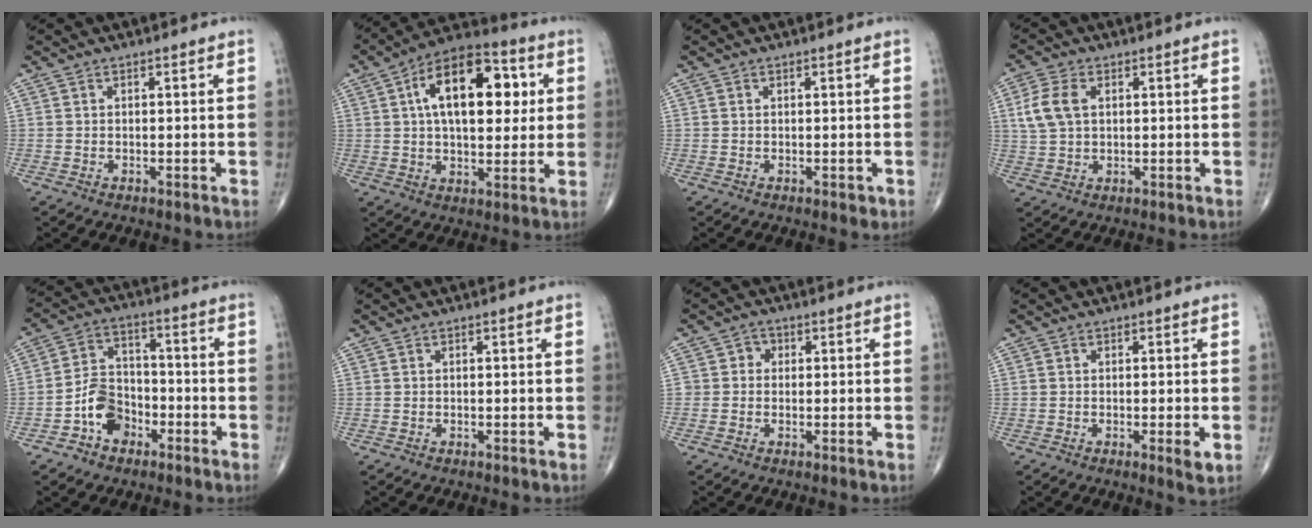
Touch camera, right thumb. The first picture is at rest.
{"total": 18.6, "force": [4.4, 9.8, 15.2], "torque": [-0.203, 0.015, 0.062]}
{"total": 0.9, "force": [-0.2, 0.5, 0.7], "torque": [-0.004, -0.001, -0.001]}
{"total": 6.5, "force": [1.6, 4.1, 4.8], "torque": [-0.106, 0.006, 0.032]}
{"total": 8.7, "force": [-4.0, 6.2, 4.7], "torque": [-0.061, 0.038, -0.078]}
{"total": 0.0}
{"total": 2.2, "force": [0.1, 2.1, 0.7], "torque": [0.008, 0.007, -0.005]}
{"total": 2.5, "force": [-0.5, 0.3, 2.4], "torque": [-0.037, -0.009, -0.011]}